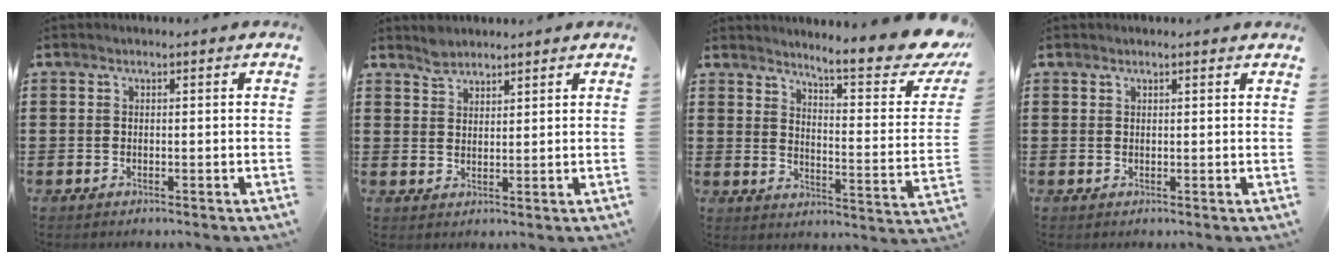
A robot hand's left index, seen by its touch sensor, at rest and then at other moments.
{"total": 2.4, "force": [2.3, 0.9, -0.1], "torque": [-0.006, 0.001, 0.046]}
{"total": 9.3, "force": [7.8, 0.1, 5.1], "torque": [-0.088, -0.062, 0.124]}
{"total": 0.9, "force": [0.9, 0.2, 0.1], "torque": [-0.004, 0.000, 0.017]}